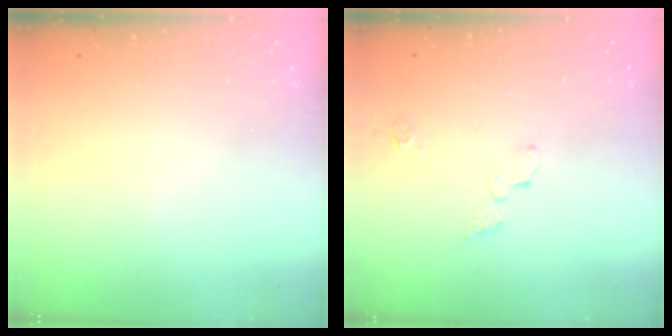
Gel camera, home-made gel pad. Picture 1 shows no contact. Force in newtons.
{"total": 3.6, "press": 3.6, "slide": 0.0}